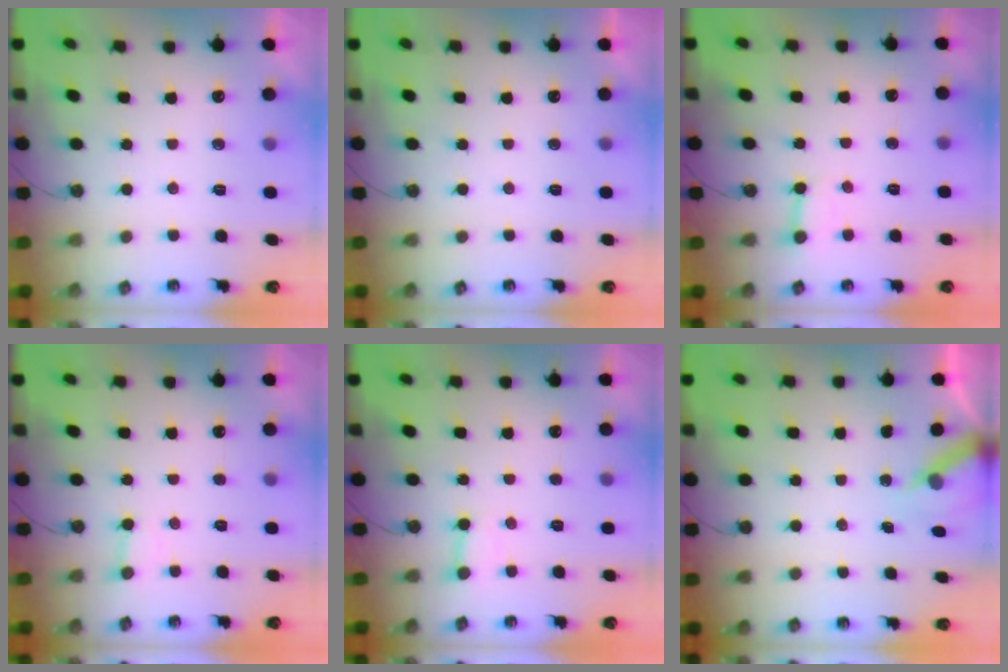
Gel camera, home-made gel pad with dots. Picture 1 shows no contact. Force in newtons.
{"total": 0.0}
{"total": 2.8, "press": 2.8, "slide": 0.4}
{"total": 3.2, "press": 3.2, "slide": 0.2}
{"total": 2.5, "press": 2.5, "slide": 0.4}
{"total": 6.8, "press": 6.8, "slide": 0.6}